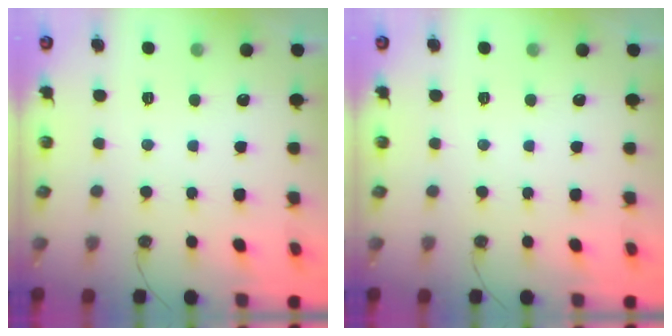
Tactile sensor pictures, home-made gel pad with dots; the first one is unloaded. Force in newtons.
{"total": 0.0}